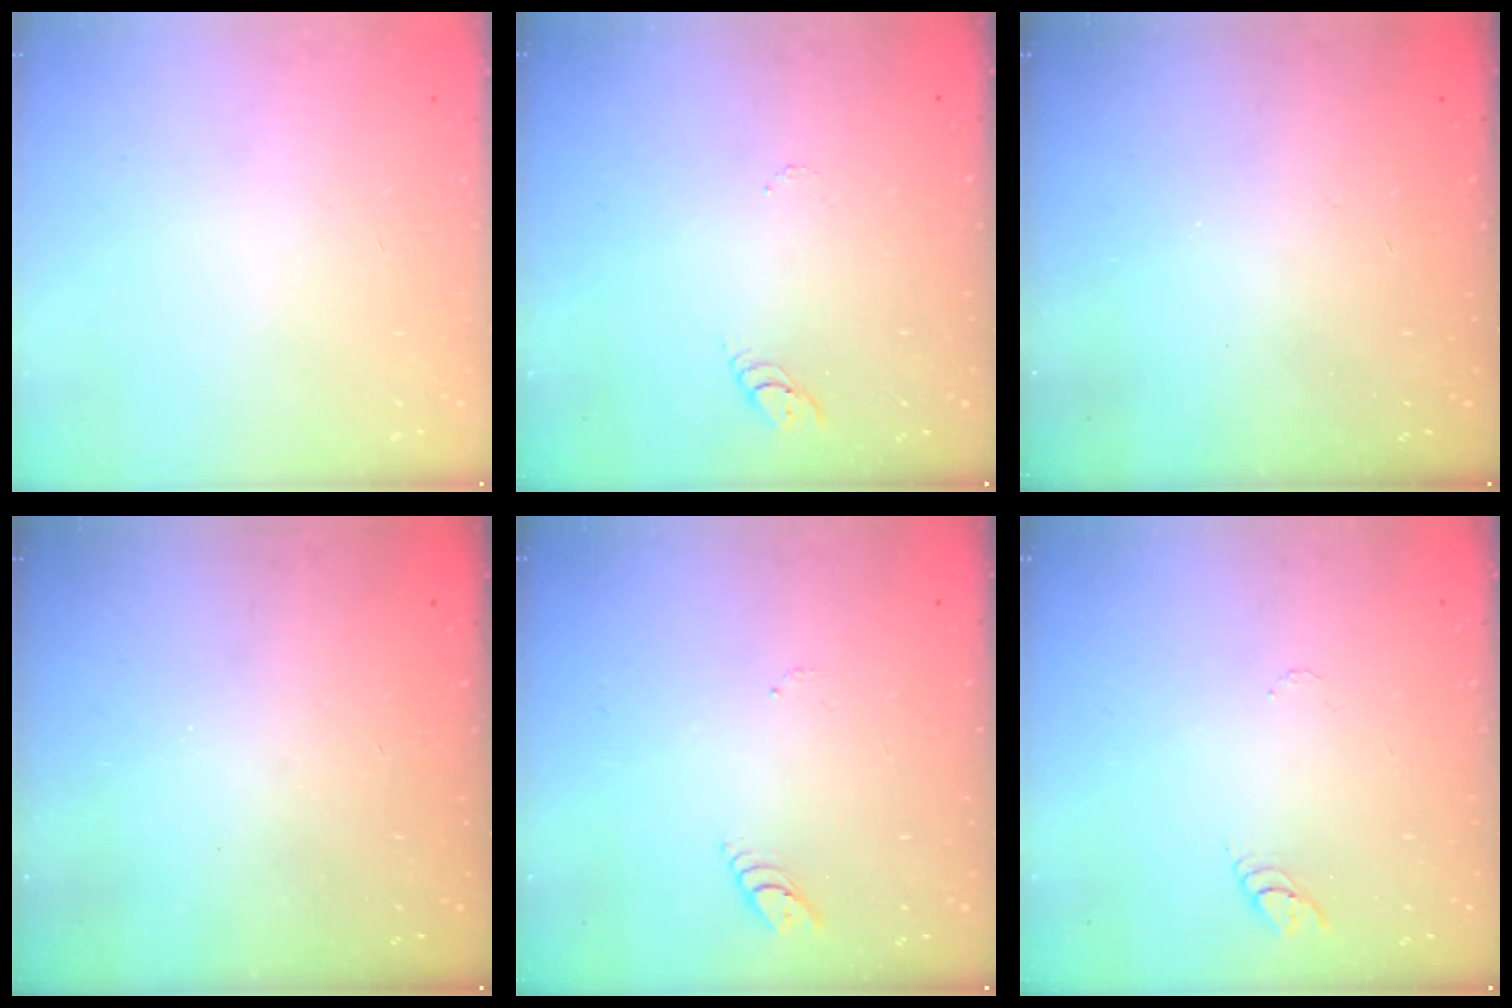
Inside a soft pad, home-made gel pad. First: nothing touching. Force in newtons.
{"total": 2.8, "press": 2.8, "slide": 0.2}
{"total": 0.0}
{"total": 0.0}
{"total": 3.0, "press": 2.9, "slide": 0.4}
{"total": 3.2, "press": 3.2, "slide": 0.3}